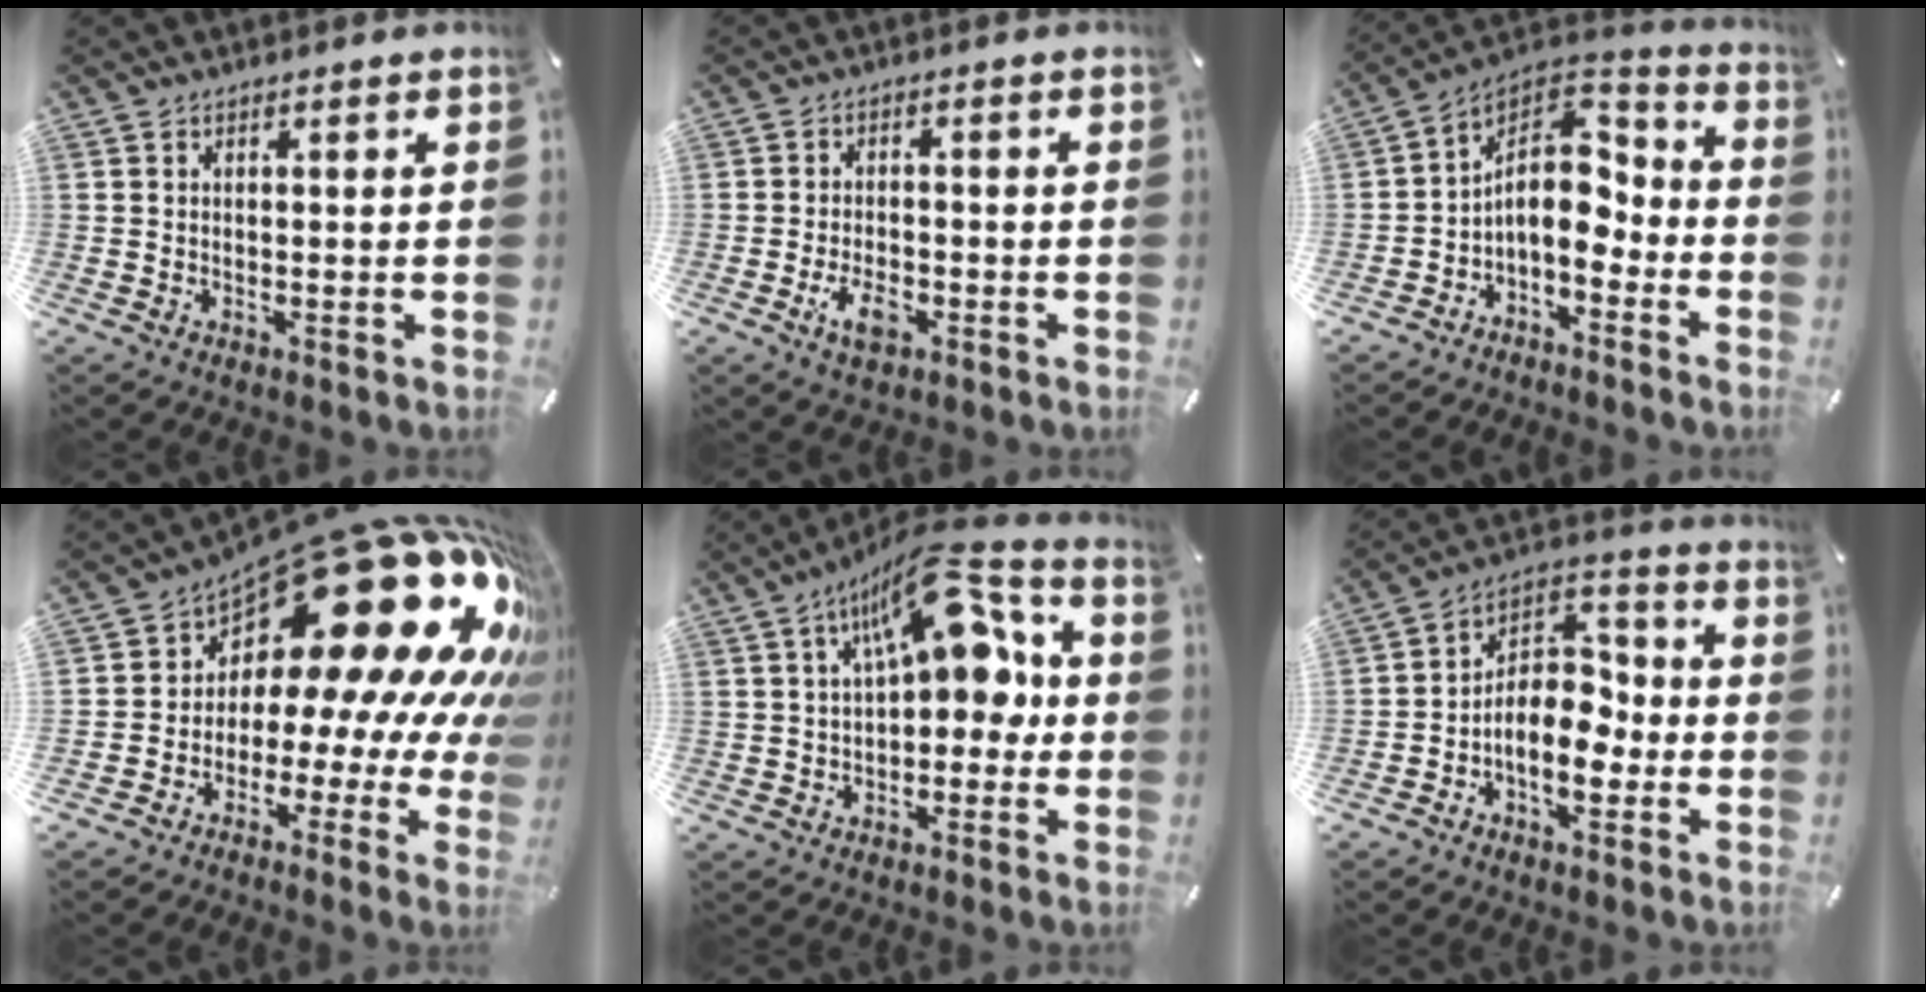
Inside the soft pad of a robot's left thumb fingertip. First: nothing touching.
{"total": 5.6, "force": [-2.5, 2.9, 4.0], "torque": [-0.082, 0.009, -0.045]}
{"total": 11.1, "force": [-1.6, 7.8, 7.8], "torque": [-0.122, -0.007, -0.032]}
{"total": 29.0, "force": [13.1, 13.4, 22.1], "torque": [-0.302, -0.131, 0.254]}
{"total": 16.8, "force": [7.7, 7.5, 12.9], "torque": [-0.188, -0.040, 0.127]}
{"total": 10.8, "force": [-3.9, 6.9, 7.4], "torque": [-0.120, 0.011, -0.071]}